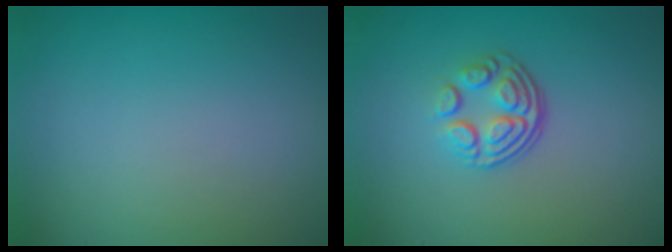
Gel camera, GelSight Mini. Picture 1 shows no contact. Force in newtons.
{"total": 3.9, "press": 2.5, "slide": 2.9}